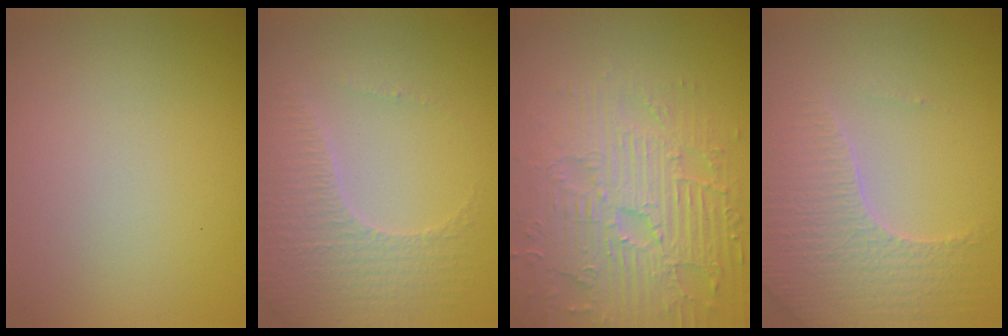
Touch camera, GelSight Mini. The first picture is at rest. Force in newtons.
{"total": 3.3, "press": 3.3, "slide": 0.6}
{"total": 7.0, "press": 5.6, "slide": 4.3}
{"total": 4.0, "press": 3.9, "slide": 1.1}